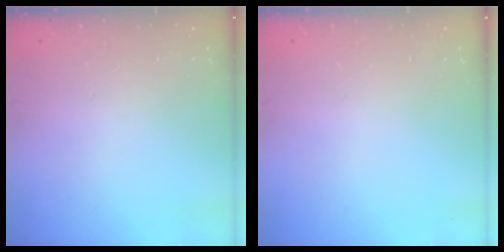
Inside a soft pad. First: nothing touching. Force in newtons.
{"total": 0.0}